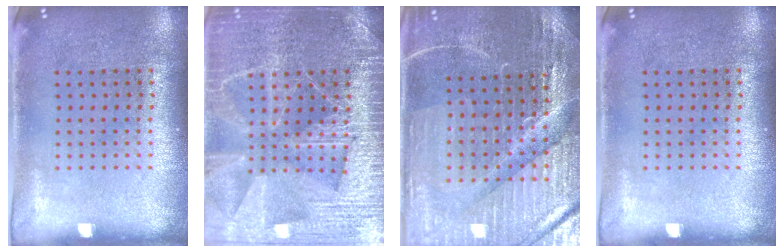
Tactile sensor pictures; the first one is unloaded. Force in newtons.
{"total": 6.5, "press": 6.4, "slide": 0.8}
{"total": 4.3, "press": 4.2, "slide": 1.1}
{"total": 0.0}